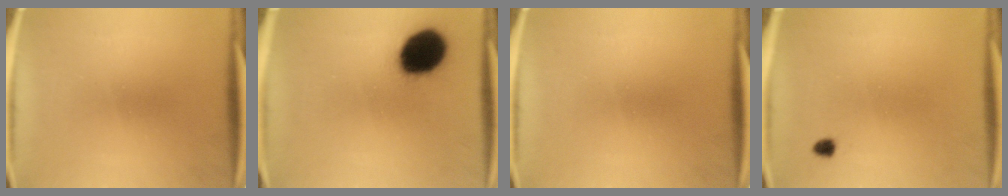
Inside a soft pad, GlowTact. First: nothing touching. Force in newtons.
{"total": 17.3}
{"total": 0.0}
{"total": 1.2}